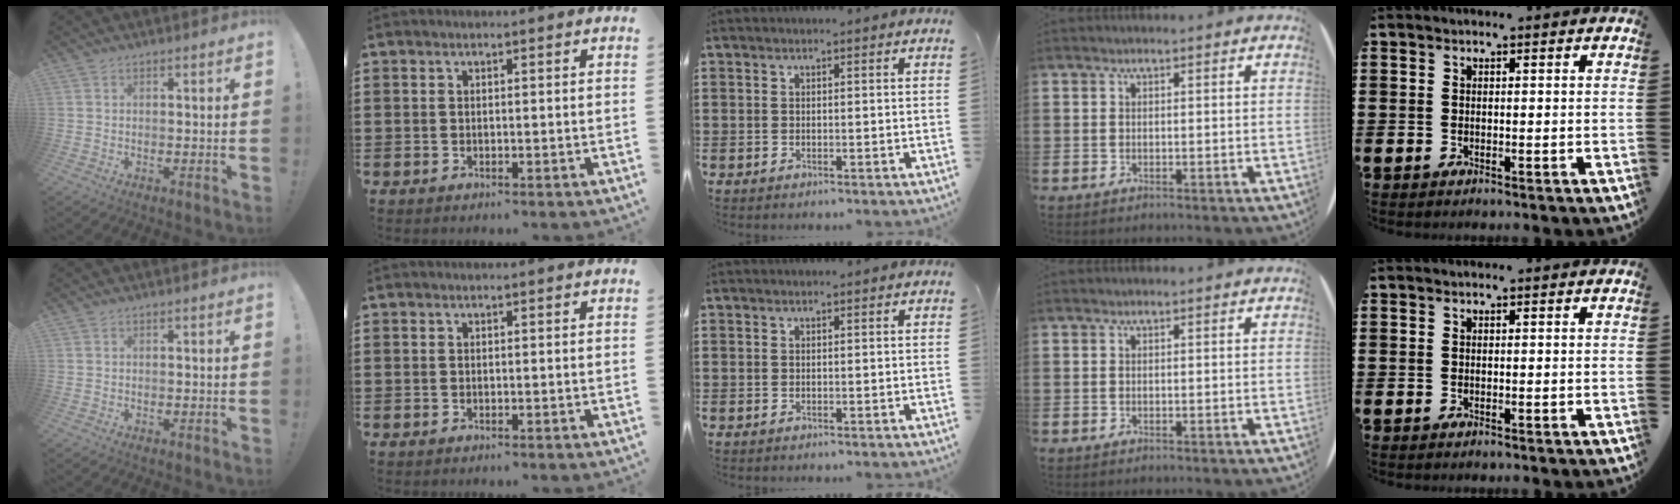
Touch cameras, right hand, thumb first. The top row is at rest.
{}